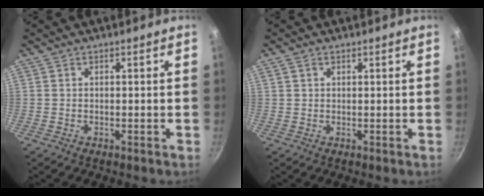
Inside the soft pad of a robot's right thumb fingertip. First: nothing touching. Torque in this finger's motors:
{"motor_torque": [-0.21, -0.04, -0.69, 0.14, -0.07]}